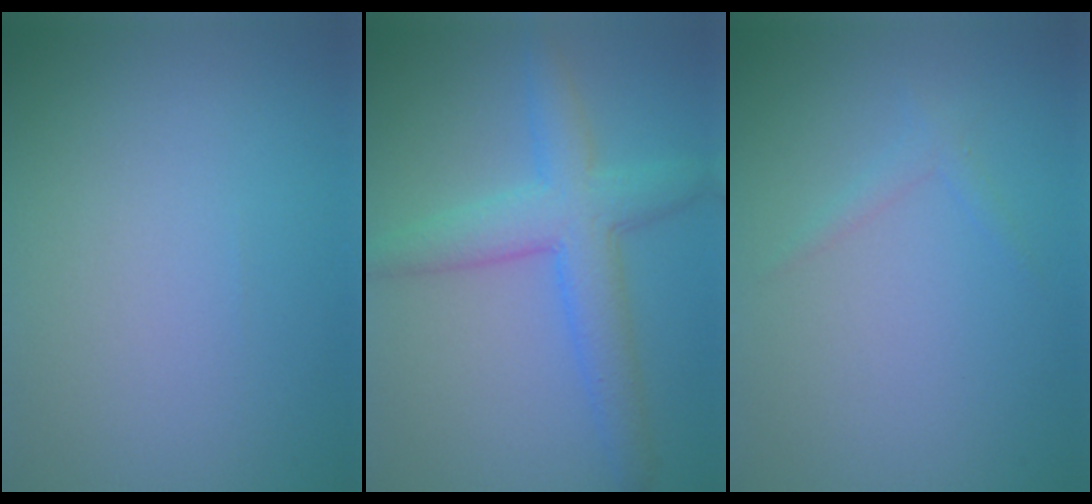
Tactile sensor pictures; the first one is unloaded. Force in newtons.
{"total": 5.2, "press": 5.2, "slide": 0.1}
{"total": 0.9, "press": 0.9, "slide": 0.0}